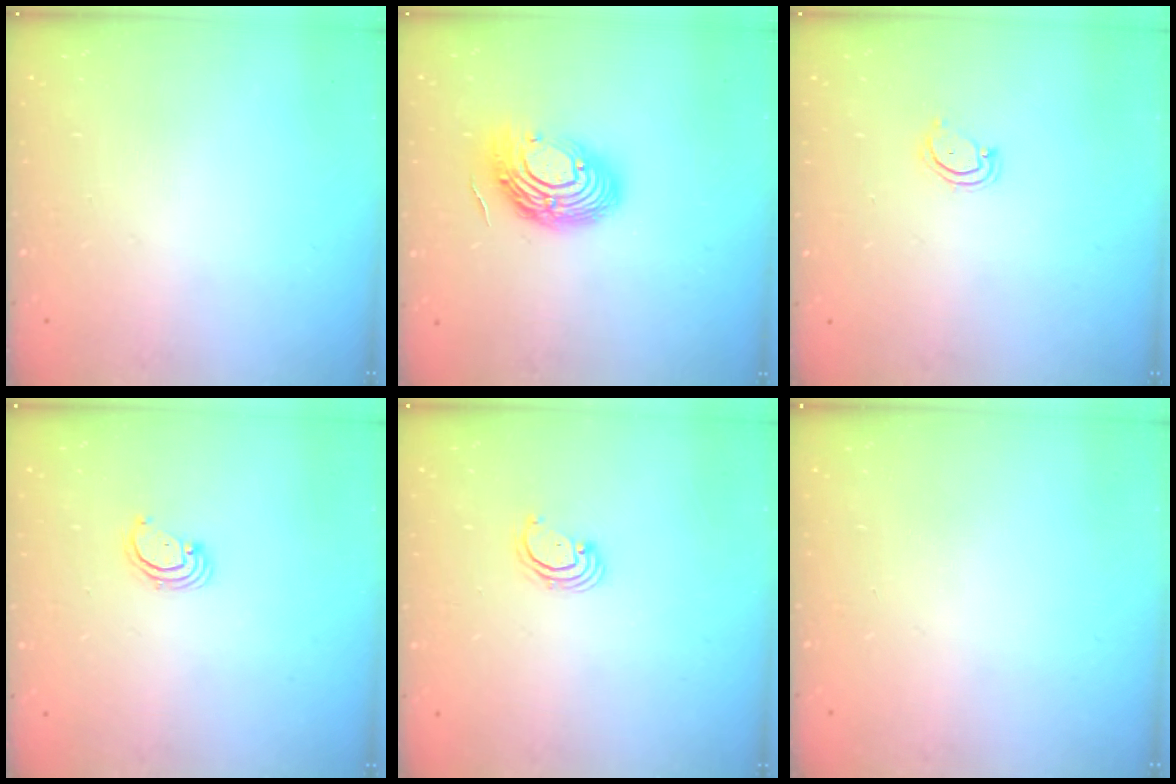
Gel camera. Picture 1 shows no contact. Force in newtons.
{"total": 14.4, "press": 14.3, "slide": 1.2}
{"total": 3.6, "press": 3.6, "slide": 0.3}
{"total": 2.8, "press": 2.8, "slide": 0.2}
{"total": 2.6, "press": 2.6, "slide": 0.3}
{"total": 0.0}